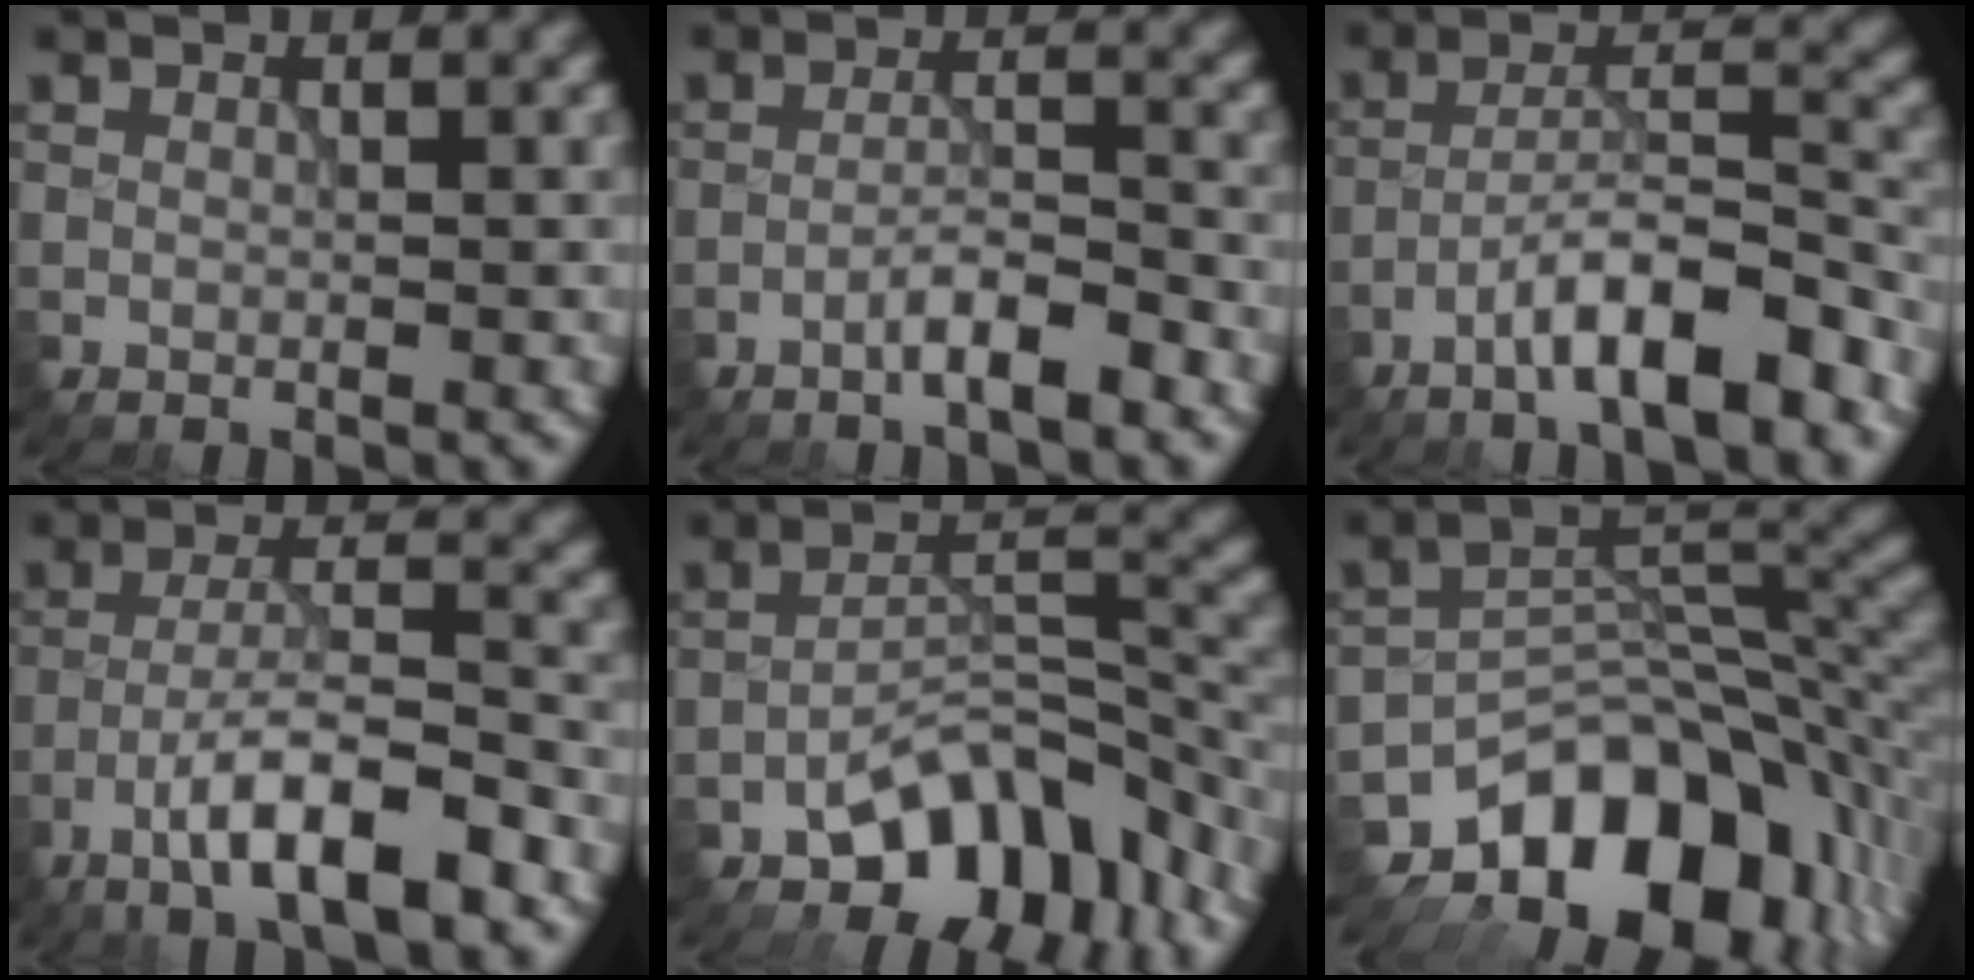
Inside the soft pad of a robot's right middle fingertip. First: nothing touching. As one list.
[{"total": 3.5, "force": [-2.3, 0.5, 2.6], "torque": [-0.043, 0.012, -0.045]}, {"total": 7.3, "force": [-4.6, 1.4, 5.5], "torque": [-0.088, 0.017, -0.077]}, {"total": 8.5, "force": [-4.8, 1.9, 6.7], "torque": [-0.109, 0.013, -0.084]}, {"total": 7.9, "force": [-5.2, 3.6, 4.7], "torque": [-0.061, 0.010, -0.099]}, {"total": 12.0, "force": [-7.2, 6.7, 7.0], "torque": [-0.097, -0.006, -0.125]}]